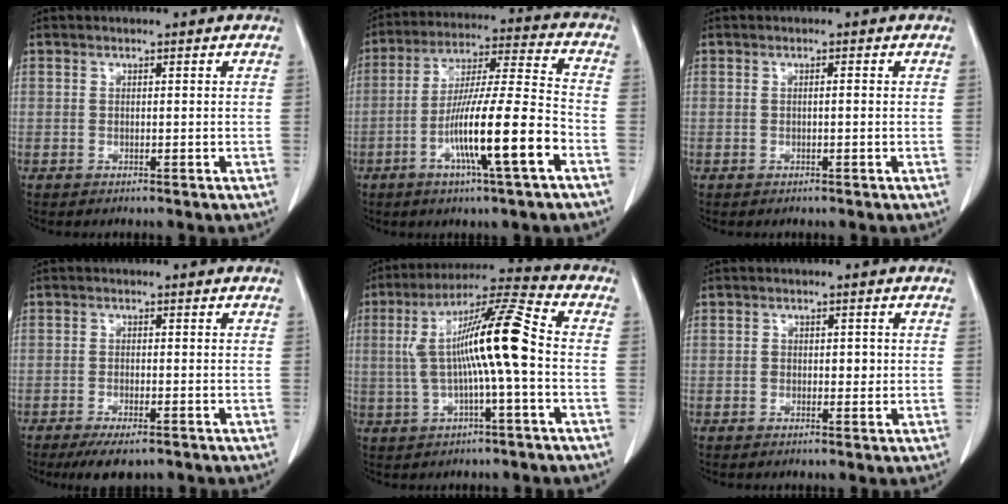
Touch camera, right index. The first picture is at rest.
{"total": 14.9, "force": [-5.8, 0.0, 13.7], "torque": [-0.248, -0.003, -0.102]}
{"total": 0.6, "force": [0.0, 0.0, 0.6], "torque": [-0.012, 0.002, 0.001]}
{"total": 5.5, "force": [-4.1, 1.6, 3.4], "torque": [-0.050, -0.008, -0.061]}
{"total": 13.1, "force": [-0.3, 0.5, 13.1], "torque": [-0.239, 0.026, -0.010]}
{"total": 2.2, "force": [0.0, 1.5, 1.6], "torque": [-0.023, 0.005, 0.001]}